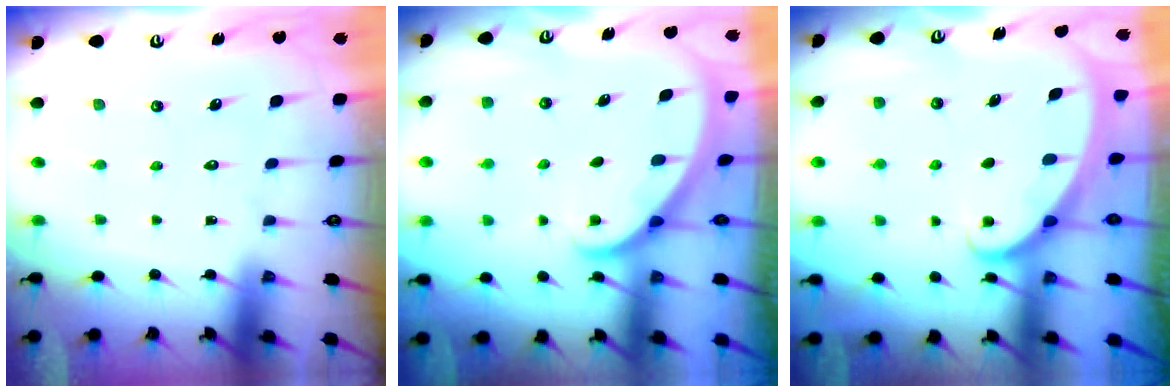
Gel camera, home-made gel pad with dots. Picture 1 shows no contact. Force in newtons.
{"total": 2.1, "press": 2.1, "slide": 0.1}
{"total": 2.0, "press": 2.0, "slide": 0.1}